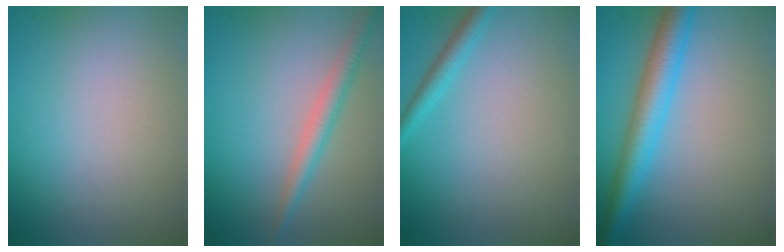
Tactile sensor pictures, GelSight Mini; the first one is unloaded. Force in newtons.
{"total": 2.5, "press": 2.5, "slide": 0.0}
{"total": 1.8, "press": 1.8, "slide": 0.1}
{"total": 4.8, "press": 4.8, "slide": 0.1}